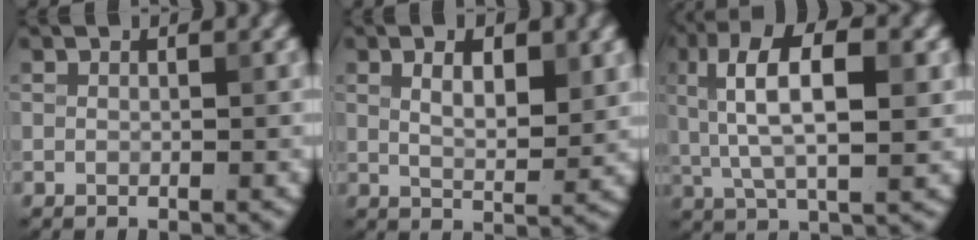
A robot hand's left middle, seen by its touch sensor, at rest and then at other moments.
{"total": 4.0, "force": [1.7, 1.6, 3.3], "torque": [-0.058, 0.000, 0.031]}
{"total": 8.2, "force": [1.7, 3.1, 7.4], "torque": [-0.139, 0.013, 0.023]}